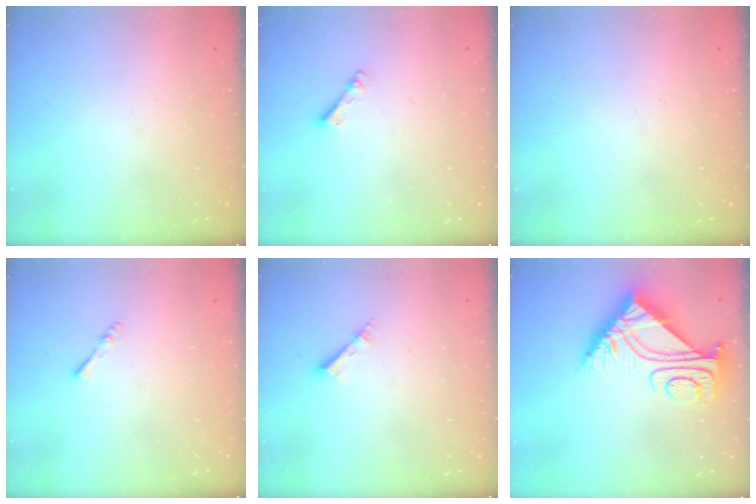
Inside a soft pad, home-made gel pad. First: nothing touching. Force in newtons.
{"total": 2.7, "press": 2.7, "slide": 0.4}
{"total": 0.0}
{"total": 2.4, "press": 2.3, "slide": 0.5}
{"total": 2.5, "press": 2.5, "slide": 0.1}
{"total": 10.2, "press": 10.1, "slide": 0.8}